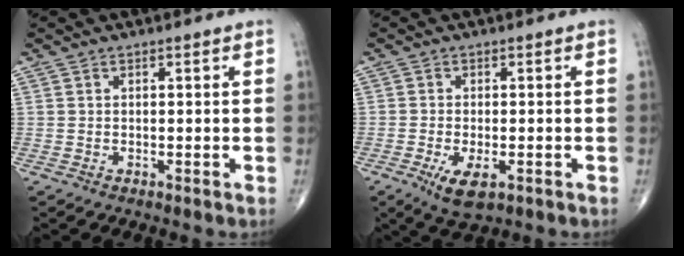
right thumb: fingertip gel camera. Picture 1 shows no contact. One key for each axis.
{"total": 5.5, "fx": -2.2, "fy": 2.4, "fz": 4.5, "tx": -0.079, "ty": -0.007, "tz": -0.032}